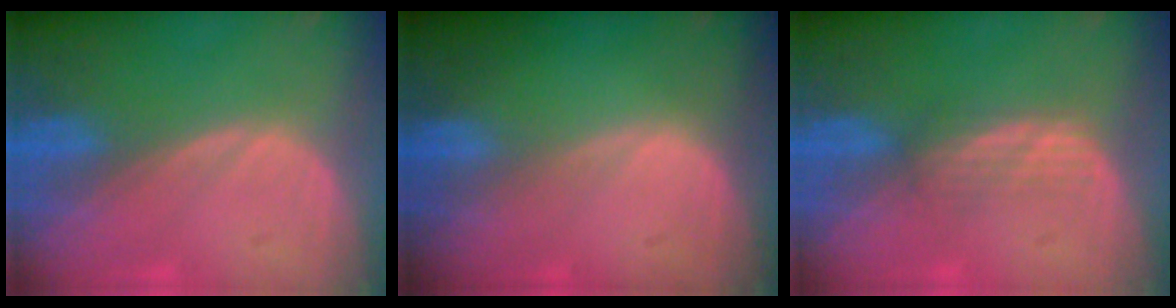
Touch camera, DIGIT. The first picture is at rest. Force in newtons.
{"total": 0.0}
{"total": 2.8, "press": 2.6, "slide": 1.0}